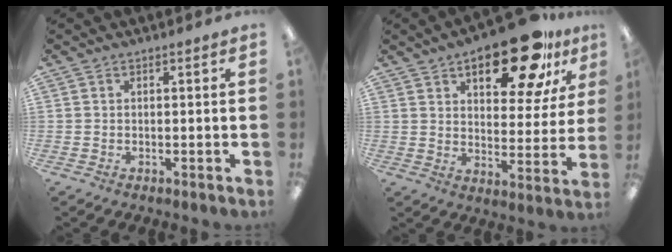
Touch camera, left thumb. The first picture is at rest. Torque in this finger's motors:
{"motor_torque": [0.27, 0.74, 1.33, -1.44, 0.09]}